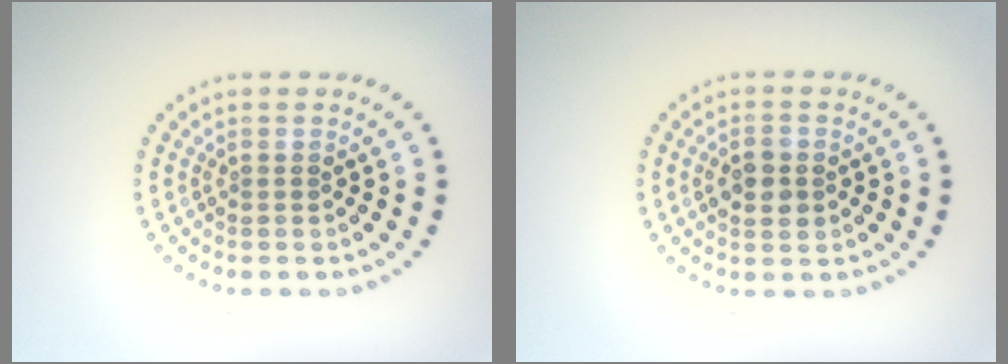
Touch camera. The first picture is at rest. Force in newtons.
{"total": 2.7, "press": 2.7, "slide": 0.2}